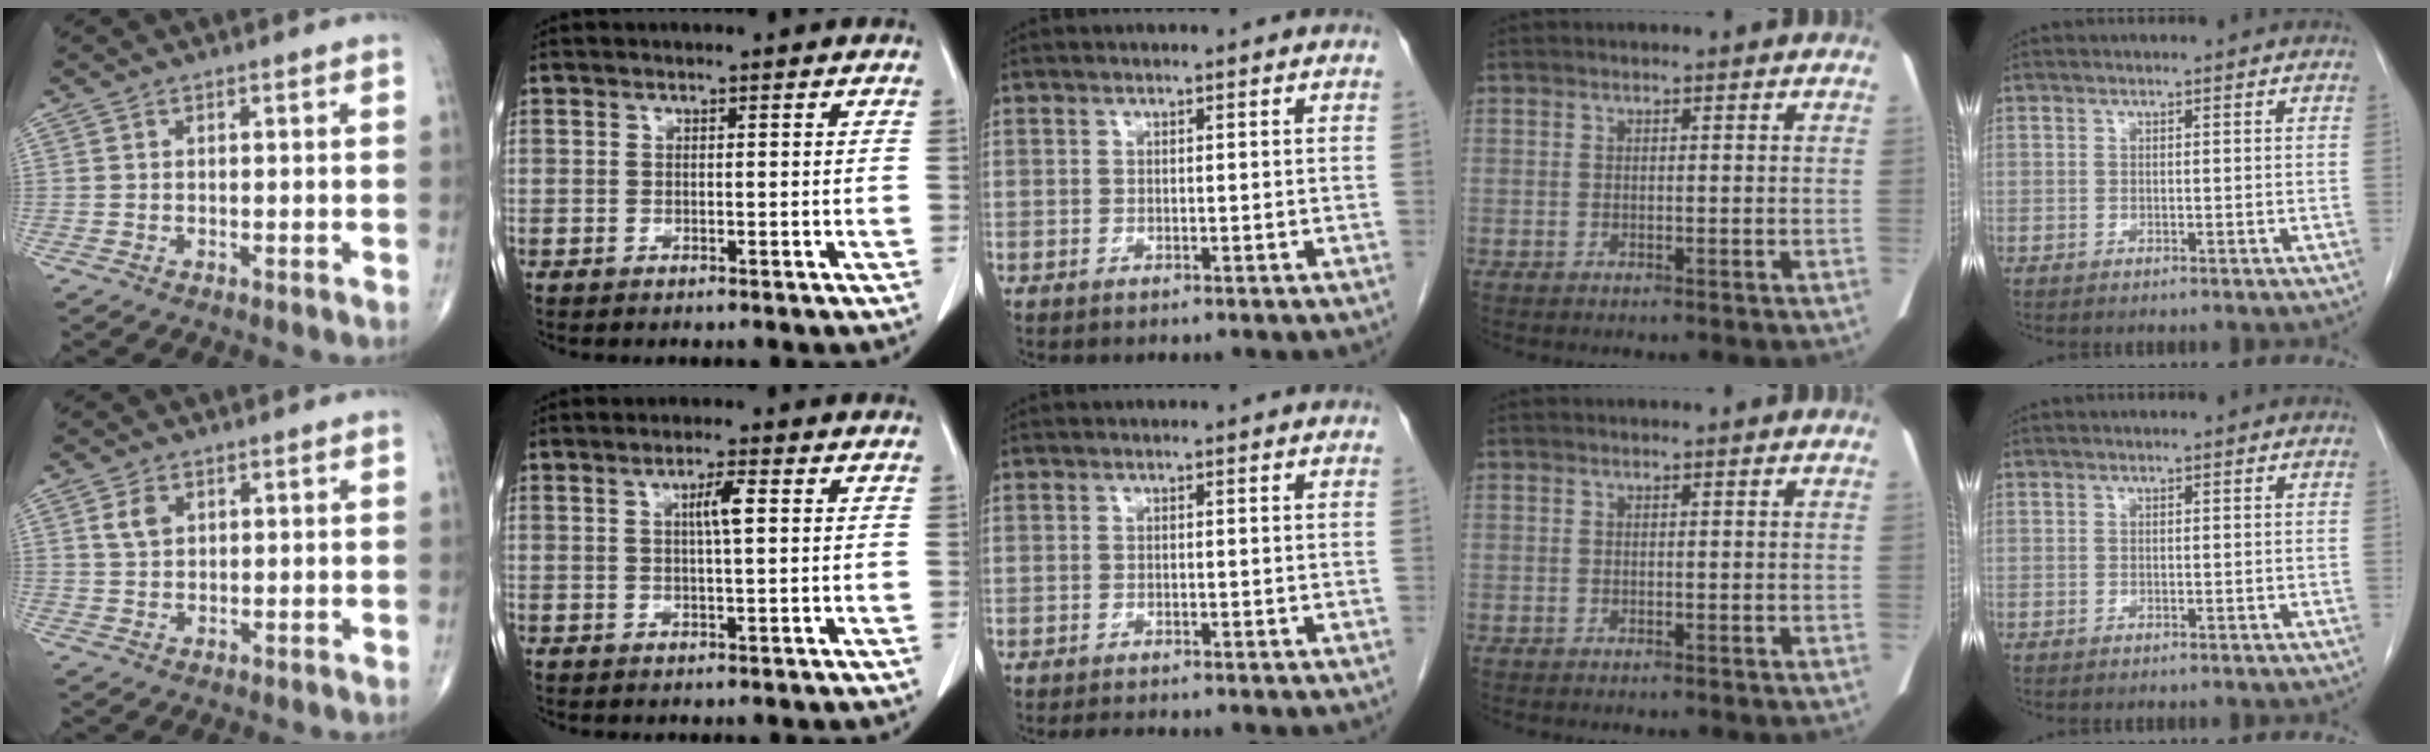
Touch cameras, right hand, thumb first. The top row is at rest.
{"thumb": {"total": 3.2, "force": [1.2, 2.2, 2.1], "torque": [-0.034, -0.001, 0.026]}, "index": {"total": 3.4, "force": [0.8, 0.2, 3.3], "torque": [-0.059, 0.002, 0.013]}, "middle": {"total": 1.5, "force": [-1.4, 0.1, 0.6], "torque": [-0.014, -0.005, -0.020]}}